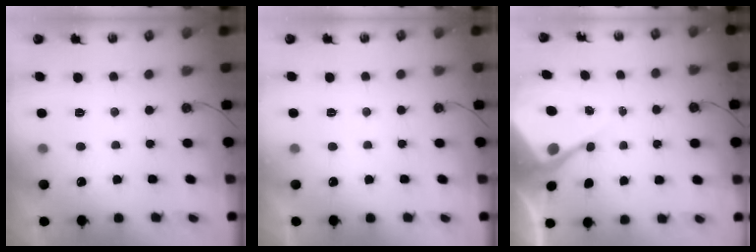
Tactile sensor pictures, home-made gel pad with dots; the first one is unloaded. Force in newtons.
{"total": 2.7, "press": 2.7, "slide": 0.4}
{"total": 7.6, "press": 7.6, "slide": 0.6}